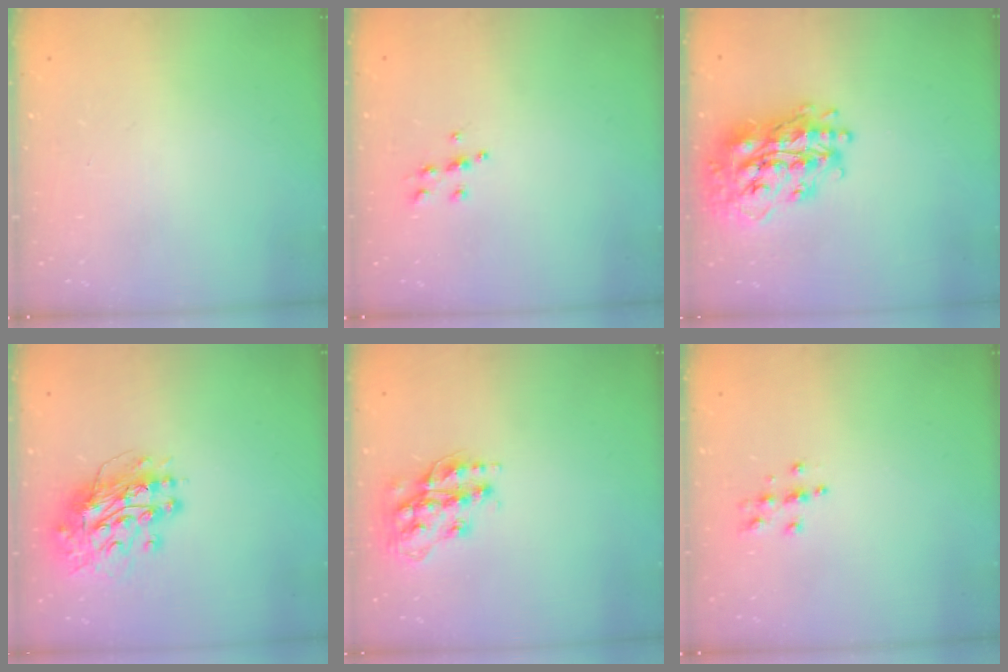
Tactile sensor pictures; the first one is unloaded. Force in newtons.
{"total": 5.5, "press": 5.4, "slide": 0.6}
{"total": 21.6, "press": 21.5, "slide": 1.8}
{"total": 13.6, "press": 13.6, "slide": 1.4}
{"total": 14.6, "press": 14.5, "slide": 0.7}
{"total": 3.9, "press": 3.9, "slide": 0.3}